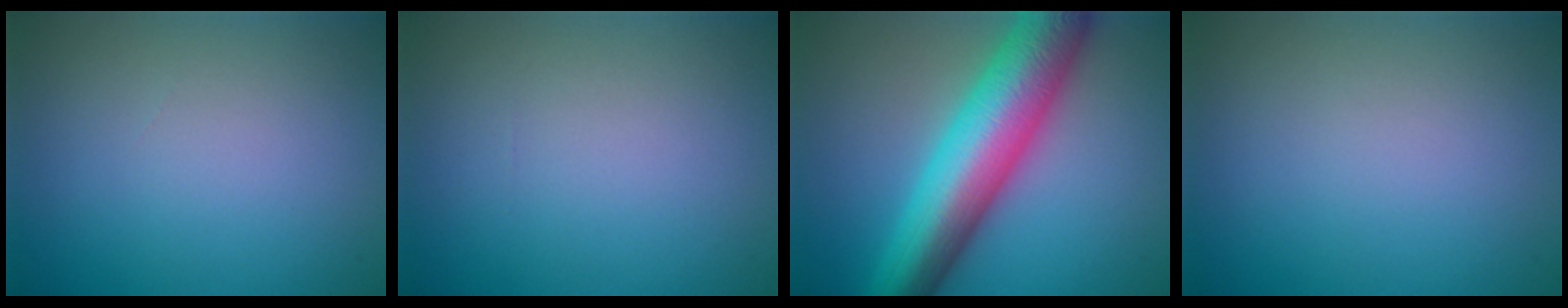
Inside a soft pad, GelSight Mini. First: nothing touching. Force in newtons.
{"total": 0.0}
{"total": 11.3, "press": 11.3, "slide": 0.2}
{"total": 0.0}